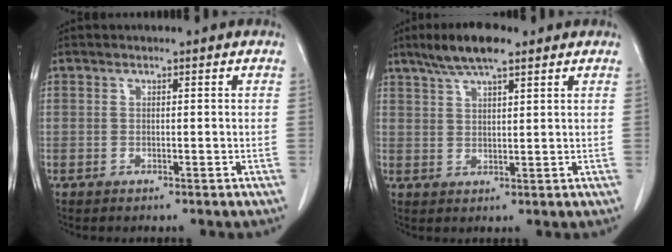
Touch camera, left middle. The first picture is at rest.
{"total": 6.9, "force": [5.0, 1.3, 4.6], "torque": [-0.094, 0.014, 0.090]}